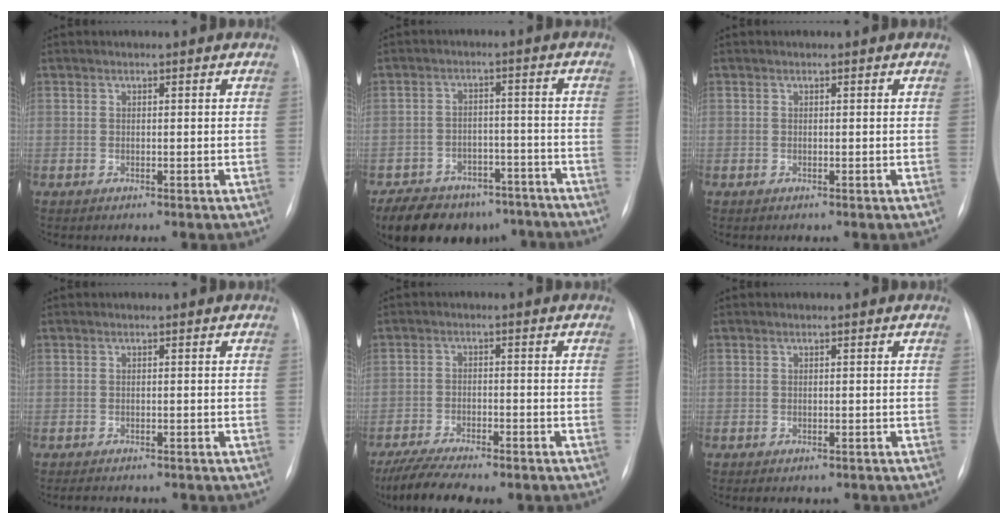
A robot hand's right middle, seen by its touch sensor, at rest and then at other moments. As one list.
[{"total": 15.7, "force": [-12.3, 8.2, 5.3], "torque": [-0.086, 0.012, -0.163]}, {"total": 0.0}, {"total": 5.7, "force": [-4.9, 1.8, 2.2], "torque": [-0.030, 0.001, -0.058]}, {"total": 11.4, "force": [-9.4, 2.7, 5.9], "torque": [-0.096, -0.006, -0.142]}, {"total": 3.3, "force": [-2.8, 1.4, 1.2], "torque": [-0.013, 0.002, -0.029]}]